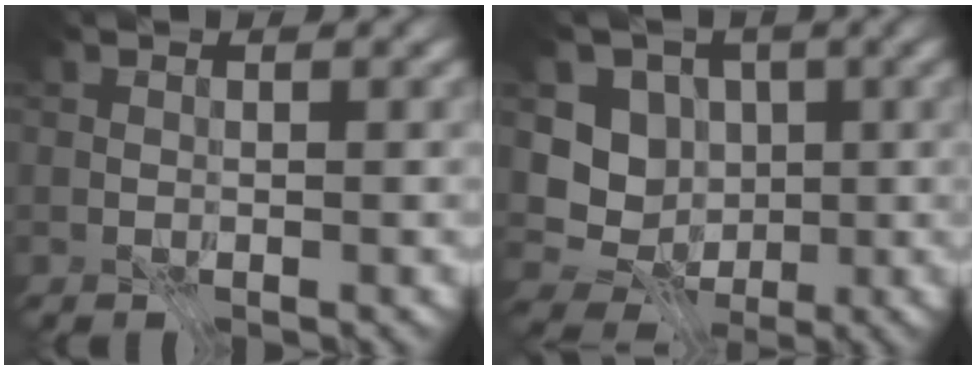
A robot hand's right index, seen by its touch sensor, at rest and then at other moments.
{"total": 5.7, "force": [-0.4, 5.1, 2.4], "torque": [-0.044, -0.021, -0.016]}